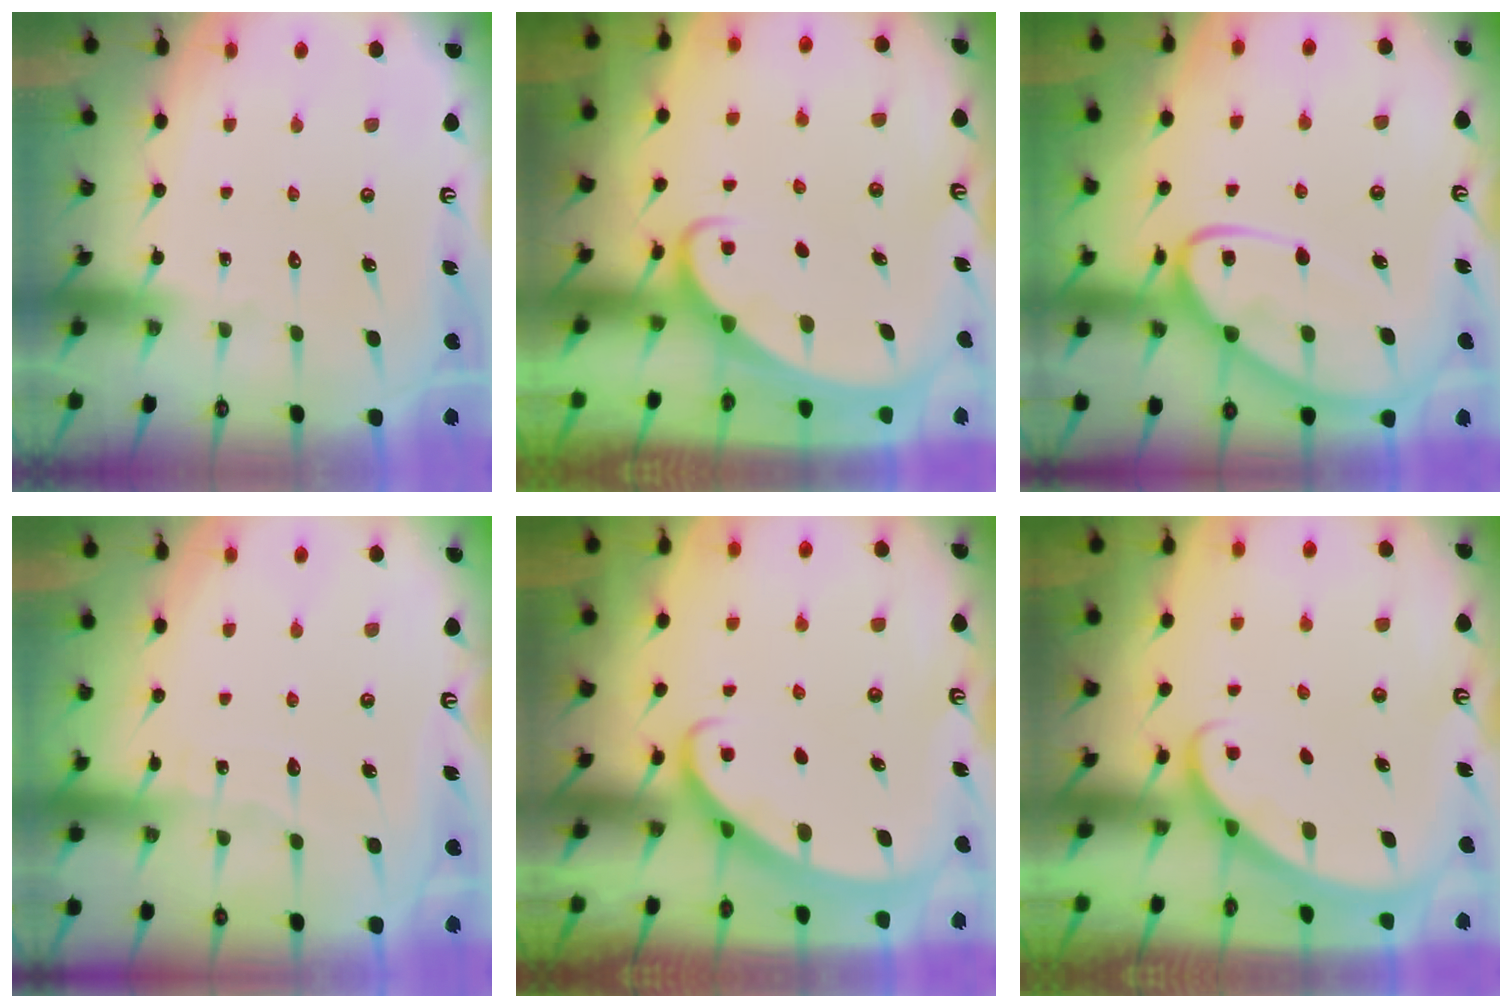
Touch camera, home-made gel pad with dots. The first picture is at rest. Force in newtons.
{"total": 2.7, "press": 2.7, "slide": 0.2}
{"total": 14.2, "press": 14.2, "slide": 1.2}
{"total": 4.2, "press": 4.2, "slide": 0.2}
{"total": 2.3, "press": 2.3, "slide": 0.2}
{"total": 1.9, "press": 1.9, "slide": 0.1}